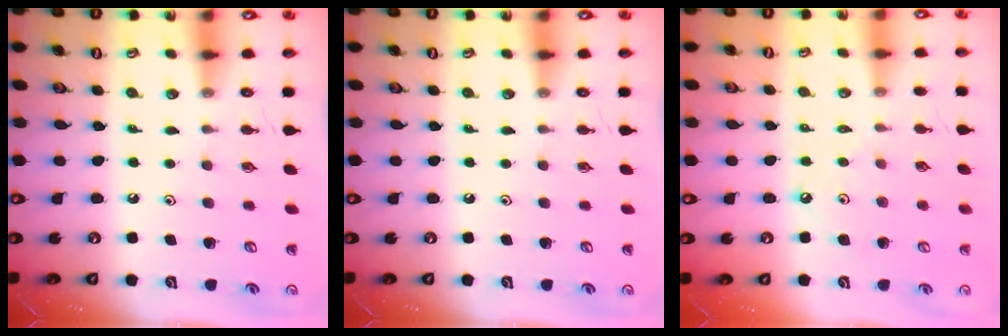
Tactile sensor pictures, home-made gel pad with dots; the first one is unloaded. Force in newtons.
{"total": 0.0}
{"total": 3.7, "press": 3.7, "slide": 0.3}